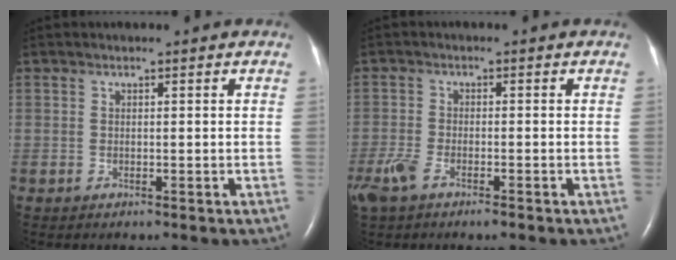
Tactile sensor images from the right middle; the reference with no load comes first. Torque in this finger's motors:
{"motor_torque": [0.49, -0.44, 0.05, 0.03]}